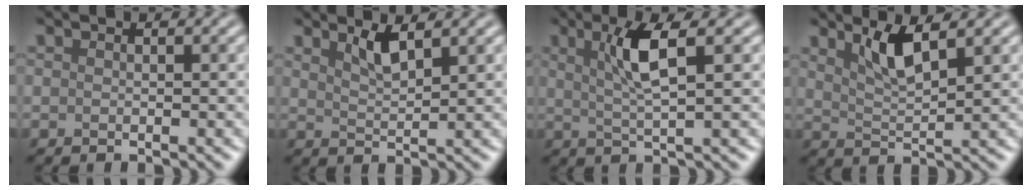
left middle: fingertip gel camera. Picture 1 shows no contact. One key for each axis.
{"total": 2.3, "fx": 1.6, "fy": 0.5, "fz": 1.5, "tx": -0.028, "ty": -0.002, "tz": 0.030}
{"total": 4.1, "fx": 1.3, "fy": 0.7, "fz": 3.8, "tx": -0.074, "ty": 0.002, "tz": 0.027}
{"total": 3.4, "fx": 2.1, "fy": 0.7, "fz": 2.5, "tx": -0.047, "ty": -0.003, "tz": 0.042}